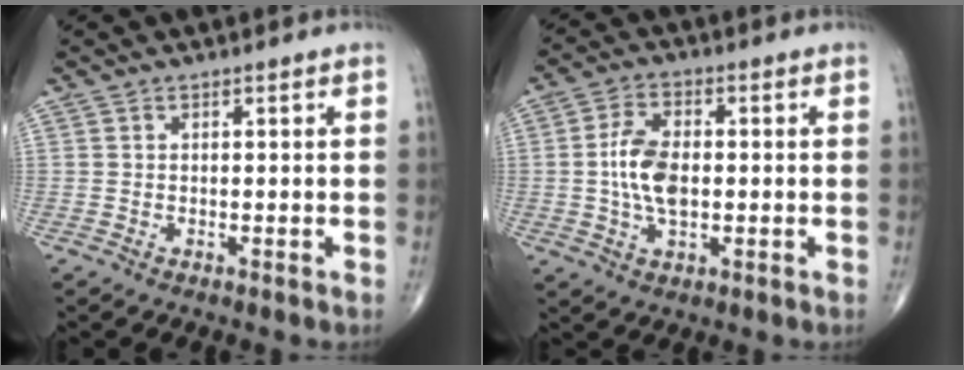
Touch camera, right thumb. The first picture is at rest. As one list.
[{"total": 8.5, "force": [-0.2, 4.7, 7.1], "torque": [-0.135, 0.006, -0.007]}]